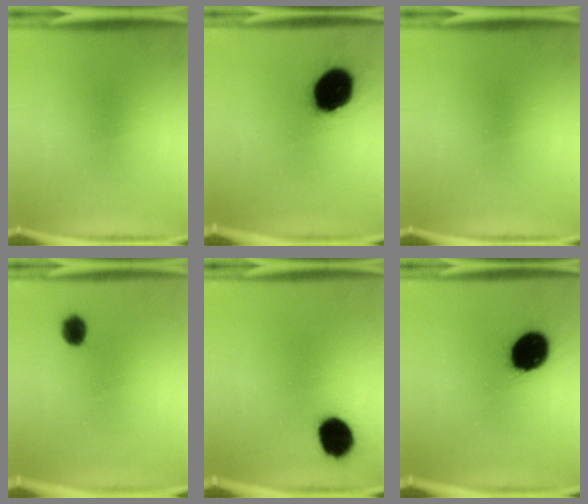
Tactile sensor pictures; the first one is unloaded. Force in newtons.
{"total": 18.1}
{"total": 0.0}
{"total": 4.4}
{"total": 10.6}
{"total": 15.8}